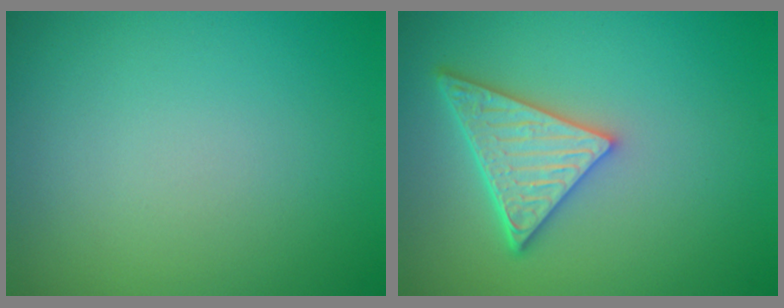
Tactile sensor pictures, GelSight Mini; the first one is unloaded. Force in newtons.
{"total": 4.8, "press": 4.2, "slide": 2.4}